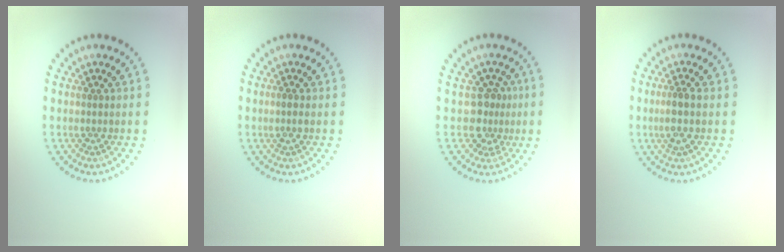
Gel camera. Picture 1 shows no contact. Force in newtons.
{"total": 0.9, "press": 0.8, "slide": 0.3}
{"total": 2.6, "press": 1.9, "slide": 1.7}
{"total": 2.0, "press": 1.8, "slide": 0.9}